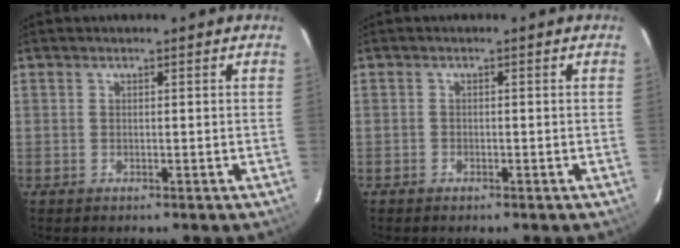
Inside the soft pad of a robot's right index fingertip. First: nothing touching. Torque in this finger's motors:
{"motor_torque": [0.18, -0.21, -0.02, 0.00]}